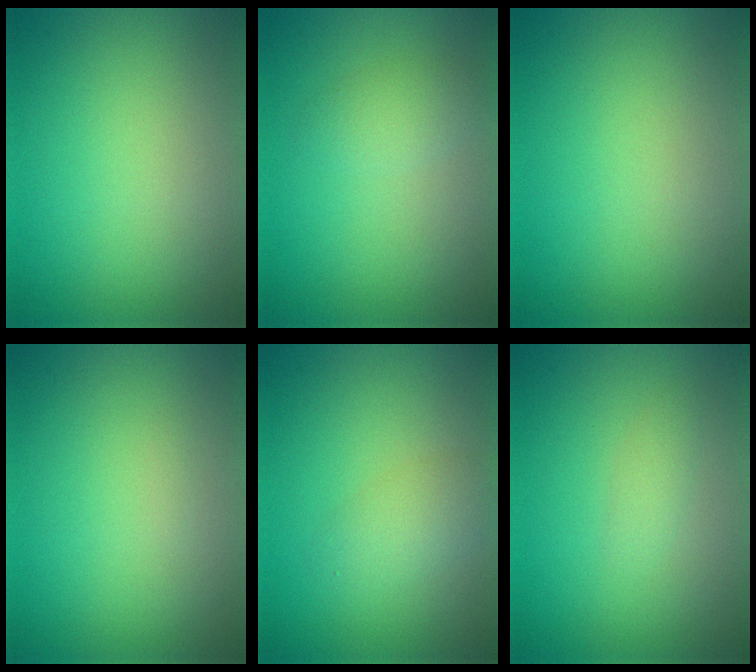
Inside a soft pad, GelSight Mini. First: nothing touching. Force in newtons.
{"total": 1.8, "press": 1.8, "slide": 0.1}
{"total": 0.0}
{"total": 0.0}
{"total": 2.2, "press": 2.2, "slide": 0.2}
{"total": 1.0, "press": 1.0, "slide": 0.1}